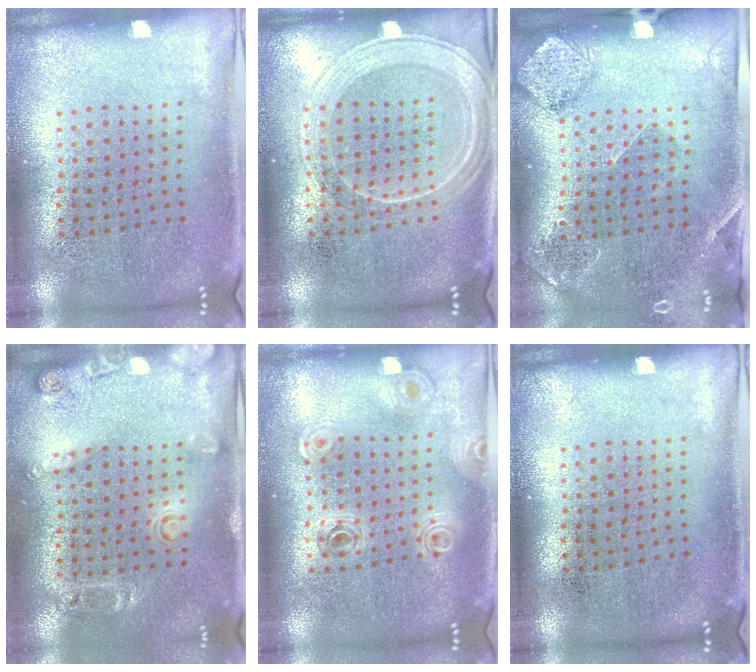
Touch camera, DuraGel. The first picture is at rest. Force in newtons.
{"total": 1.9, "press": 1.8, "slide": 0.5}
{"total": 1.5, "press": 1.4, "slide": 0.4}
{"total": 1.8, "press": 1.2, "slide": 1.3}
{"total": 0.8, "press": 0.8, "slide": 0.2}
{"total": 0.0}